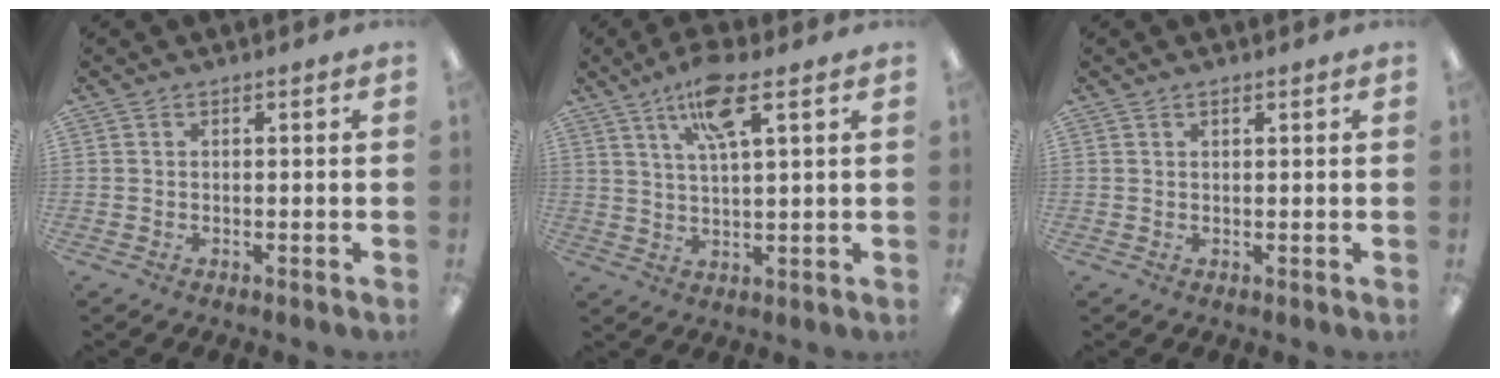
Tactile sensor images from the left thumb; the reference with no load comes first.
{"total": 10.0, "force": [5.9, 2.4, 7.7], "torque": [-0.139, -0.006, 0.097]}
{"total": 0.7, "force": [0.6, 0.2, 0.4], "torque": [-0.009, 0.001, 0.010]}